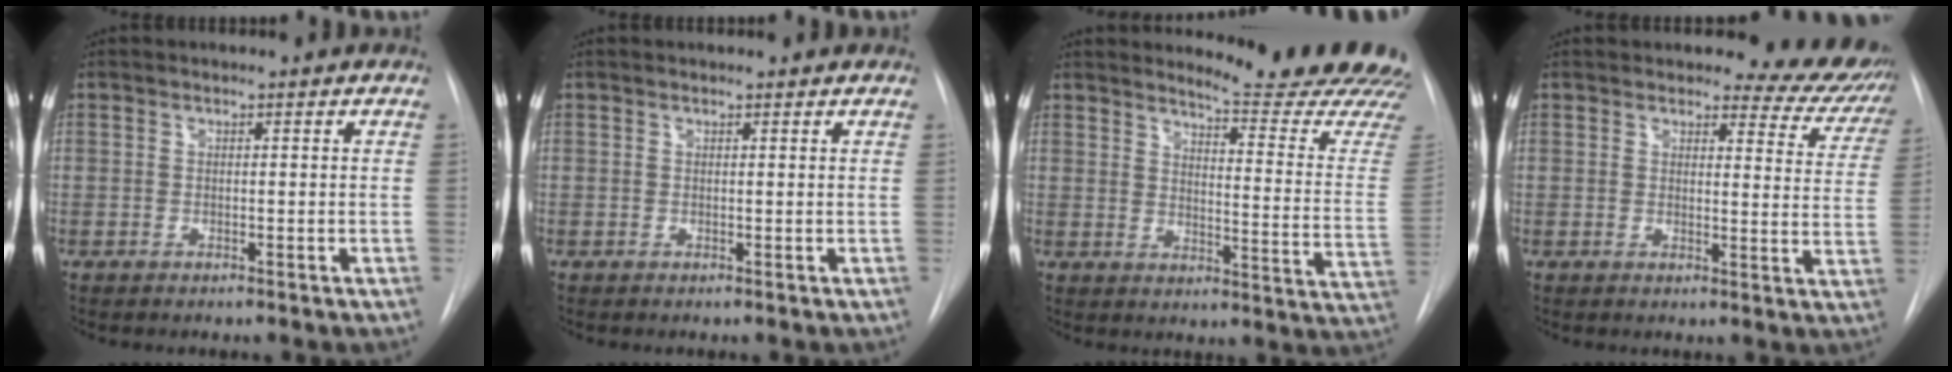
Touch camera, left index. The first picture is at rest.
{"total": 1.2, "force": [1.2, 0.3, 0.2], "torque": [-0.011, 0.008, 0.014]}
{"total": 19.5, "force": [18.9, -0.6, 4.9], "torque": [-0.065, -0.159, 0.209]}
{"total": 9.7, "force": [9.2, 2.9, 1.1], "torque": [0.018, -0.042, 0.078]}